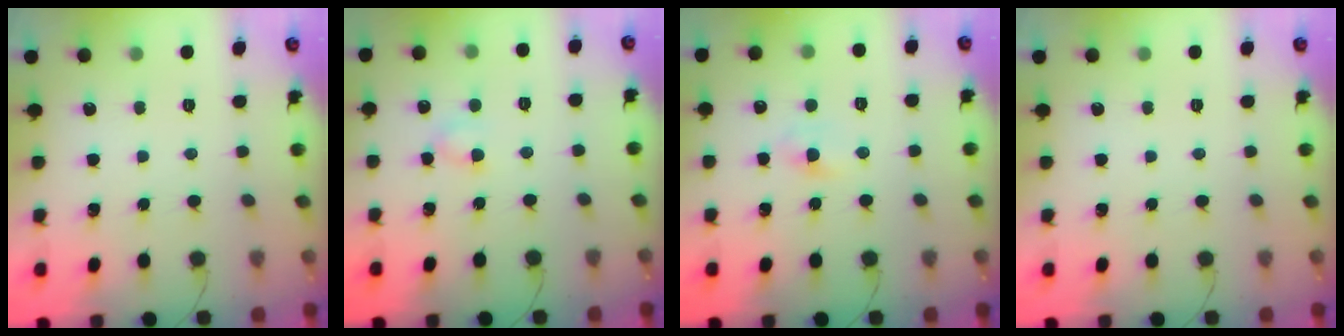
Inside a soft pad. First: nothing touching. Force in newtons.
{"total": 3.3, "press": 3.1, "slide": 1.1}
{"total": 2.0, "press": 1.8, "slide": 0.9}
{"total": 0.0}